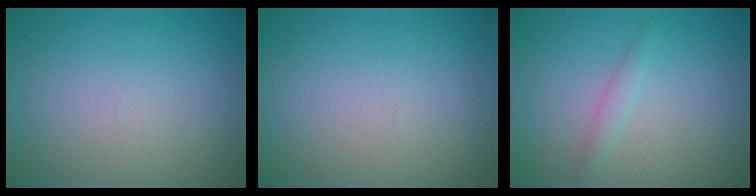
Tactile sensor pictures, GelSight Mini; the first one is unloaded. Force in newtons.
{"total": 0.0}
{"total": 1.1, "press": 1.1, "slide": 0.0}